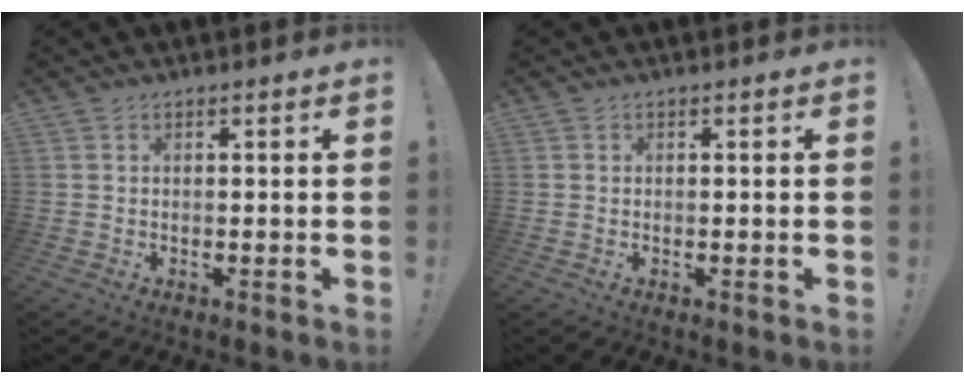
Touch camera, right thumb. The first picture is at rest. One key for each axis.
{"total": 0.0}